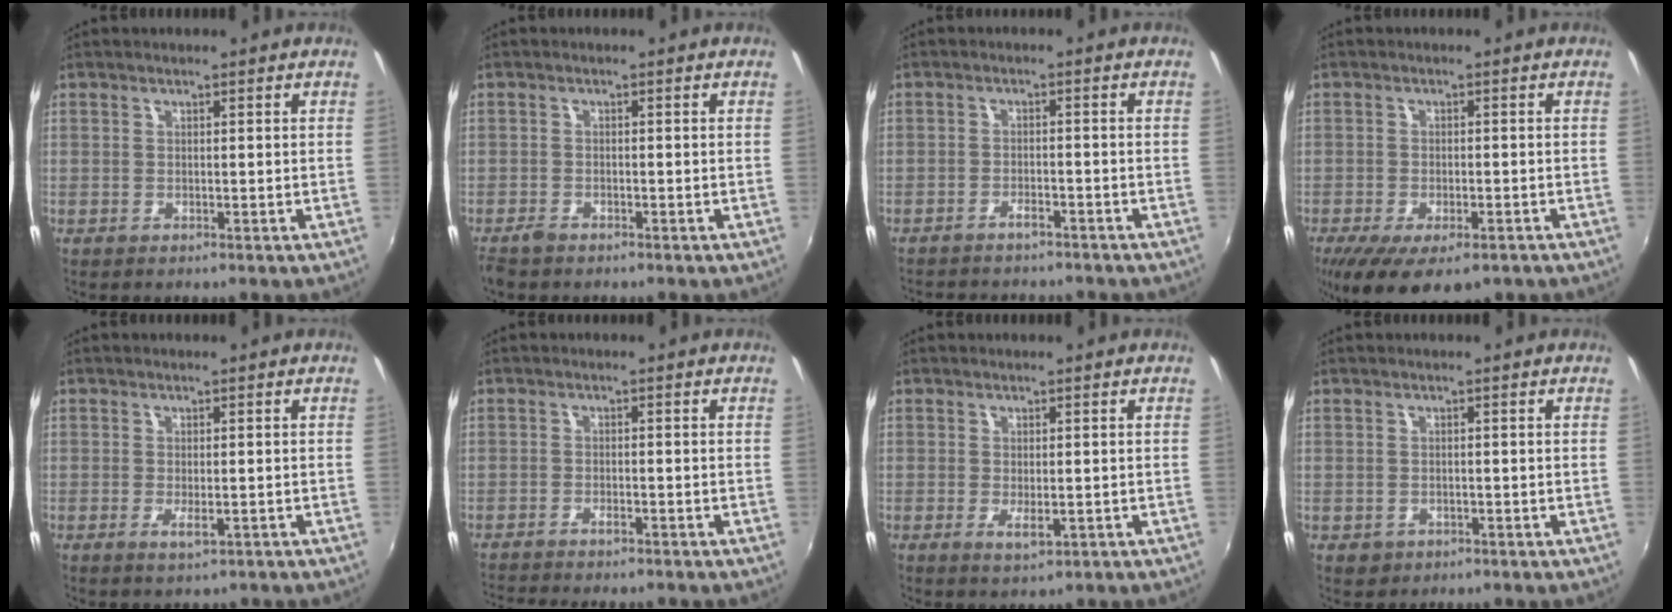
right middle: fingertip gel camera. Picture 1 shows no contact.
{"total": 2.4, "force": [-2.1, 0.9, 0.9], "torque": [-0.027, -0.006, -0.043]}
{"total": 7.5, "force": [-6.8, 1.9, 2.6], "torque": [-0.068, -0.008, -0.097]}
{"total": 11.9, "force": [-7.6, 4.8, 7.8], "torque": [-0.162, -0.042, -0.115]}
{"total": 2.2, "force": [-1.1, 0.7, 1.8], "torque": [-0.032, -0.004, -0.014]}
{"total": 5.8, "force": [-5.3, 0.4, 2.3], "torque": [-0.056, -0.013, -0.087]}
{"total": 2.8, "force": [-0.8, 1.1, 2.4], "torque": [-0.041, -0.007, -0.009]}
{"total": 2.5, "force": [-0.9, 2.1, 0.9], "torque": [-0.023, -0.004, -0.009]}